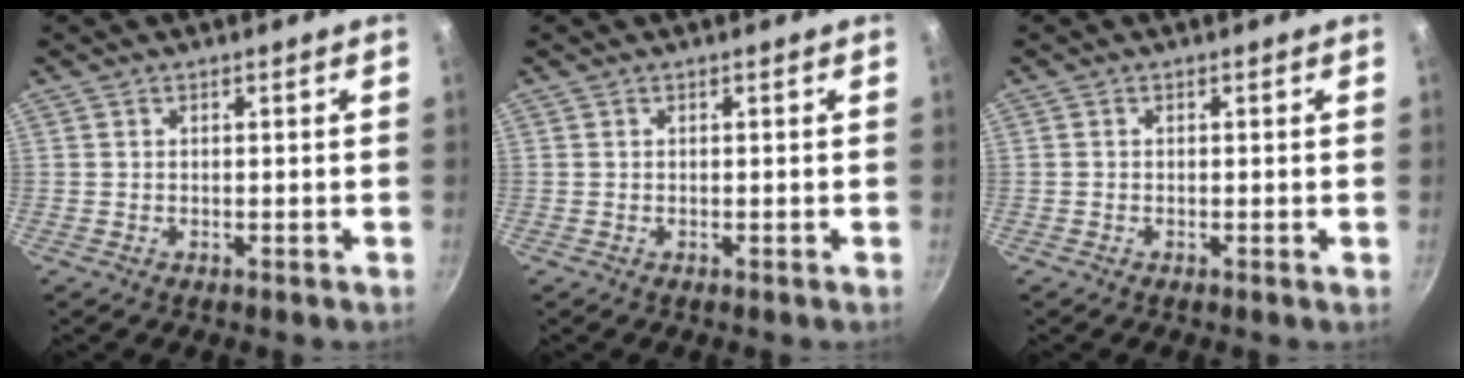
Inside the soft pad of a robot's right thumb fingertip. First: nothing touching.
{"total": 0.0}
{"total": 0.0}